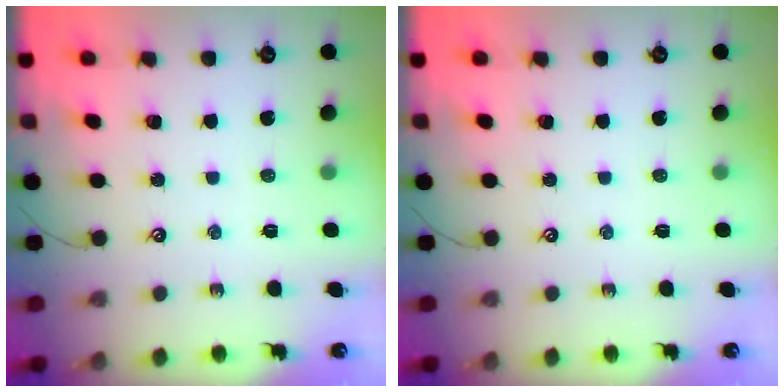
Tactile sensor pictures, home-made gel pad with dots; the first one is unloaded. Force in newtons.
{"total": 0.0}